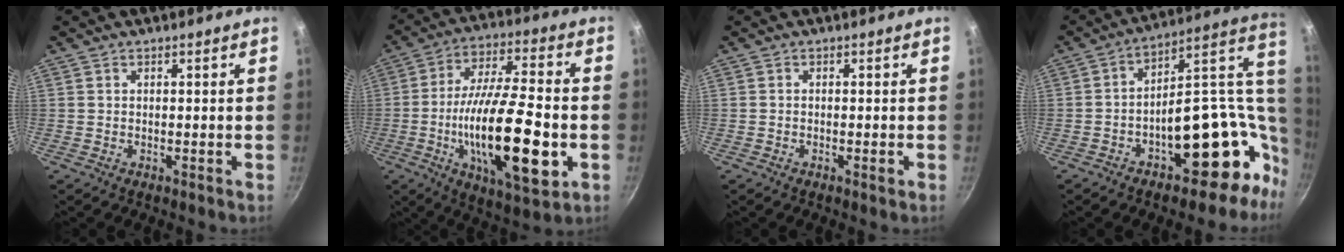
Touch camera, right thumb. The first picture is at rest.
{"total": 23.4, "force": [-5.2, 7.6, 21.5], "torque": [-0.363, 0.017, -0.086]}
{"total": 0.9, "force": [-0.5, 0.2, 0.8], "torque": [-0.019, 0.004, -0.010]}
{"total": 21.6, "force": [-3.0, 13.2, 16.8], "torque": [-0.161, 0.048, -0.028]}